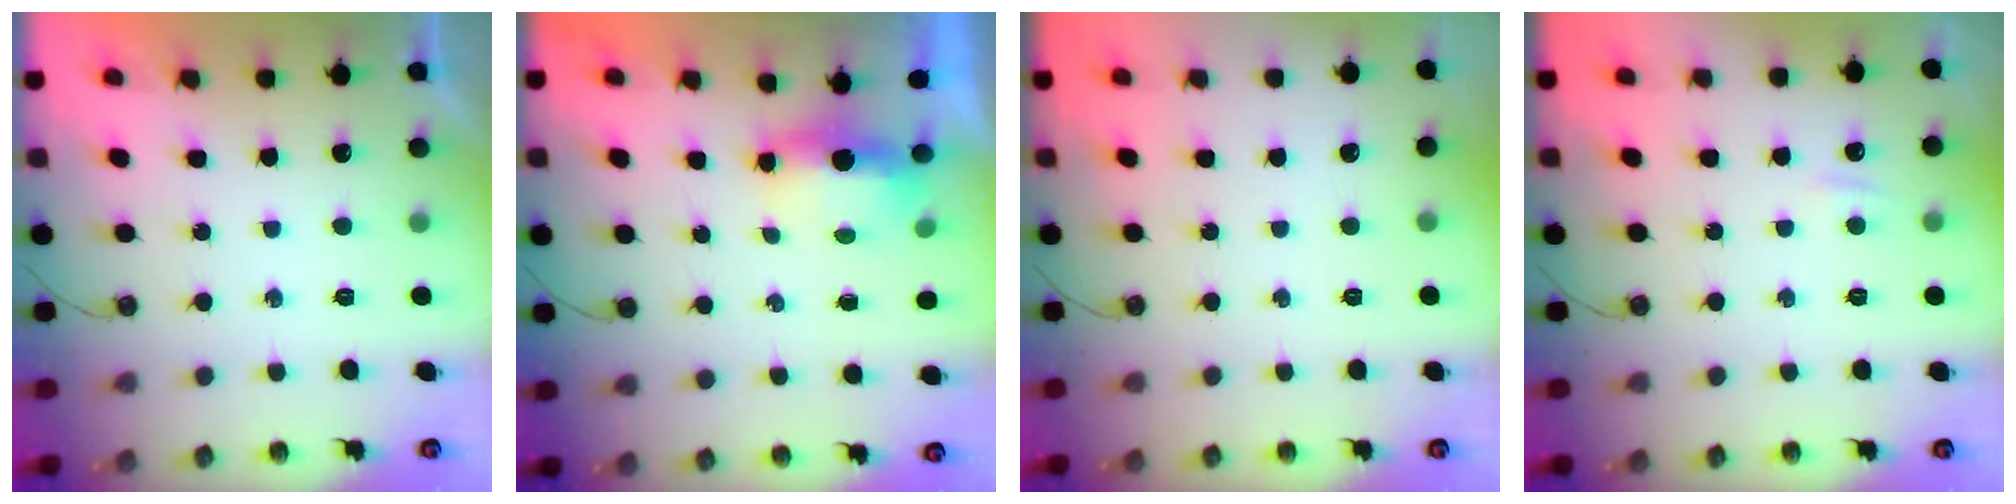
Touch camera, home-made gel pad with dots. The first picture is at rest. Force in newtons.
{"total": 5.1, "press": 4.9, "slide": 1.3}
{"total": 0.0}
{"total": 2.8, "press": 2.8, "slide": 0.5}